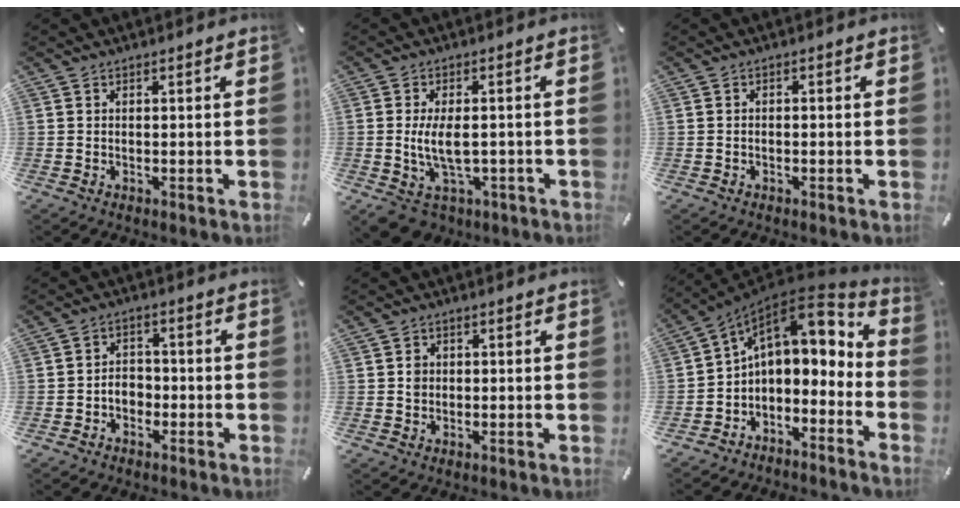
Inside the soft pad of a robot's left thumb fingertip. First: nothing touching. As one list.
[{"total": 9.6, "force": [-1.3, 6.4, 7.0], "torque": [-0.135, 0.007, -0.015]}, {"total": 0.9, "force": [-0.6, 0.5, 0.4], "torque": [-0.009, 0.002, -0.013]}, {"total": 4.0, "force": [-1.9, 3.3, 1.4], "torque": [-0.026, 0.012, -0.036]}, {"total": 2.2, "force": [0.0, 2.1, 0.8], "torque": [-0.011, 0.004, -0.005]}, {"total": 12.0, "force": [4.0, 8.2, 7.8], "torque": [-0.105, -0.036, 0.070]}]